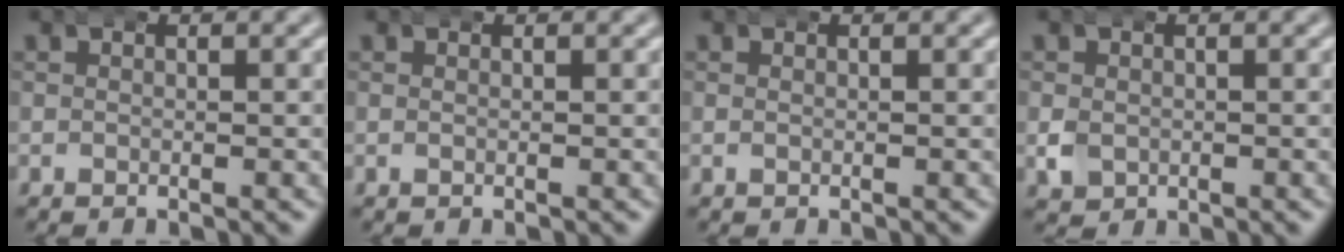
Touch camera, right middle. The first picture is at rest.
{"total": 0.0}
{"total": 0.0}
{"total": 1.7, "force": [-0.2, 1.6, 0.7], "torque": [-0.018, -0.006, 0.001]}